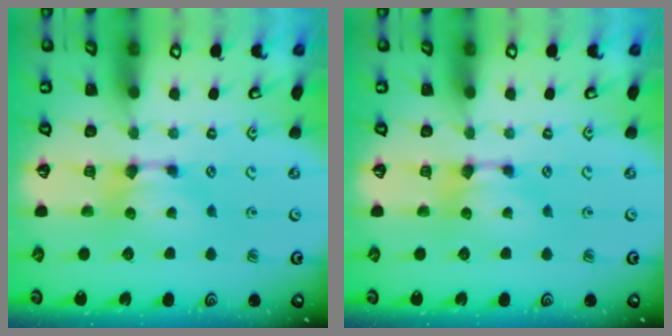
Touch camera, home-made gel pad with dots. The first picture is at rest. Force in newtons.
{"total": 0.0}